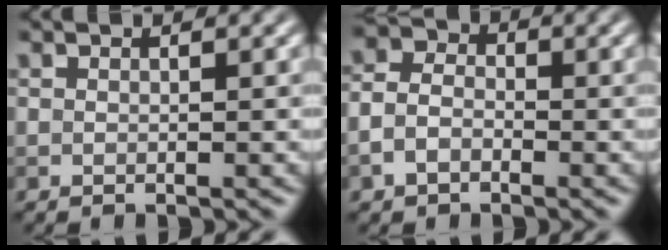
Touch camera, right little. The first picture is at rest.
{"total": 2.9, "force": [-1.3, 2.2, 1.5], "torque": [-0.032, 0.008, -0.033]}